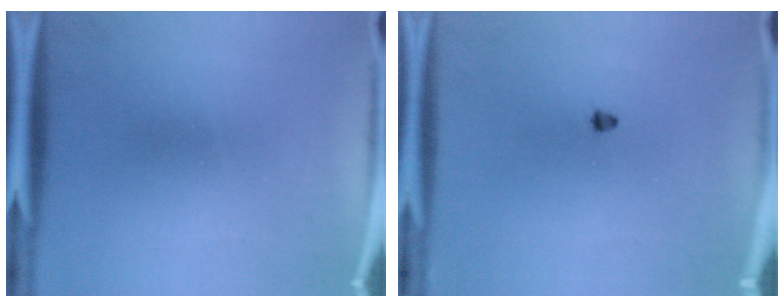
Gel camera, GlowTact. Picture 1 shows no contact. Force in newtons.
{"total": 1.1}